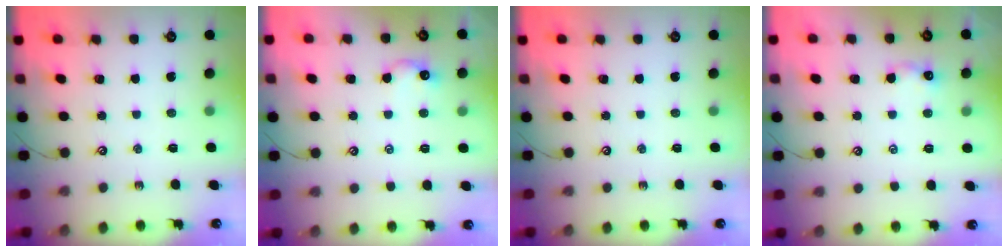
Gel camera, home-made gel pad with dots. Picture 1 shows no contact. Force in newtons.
{"total": 0.6, "press": 0.2, "slide": 0.6}
{"total": 0.0}
{"total": 0.7, "press": 0.5, "slide": 0.5}